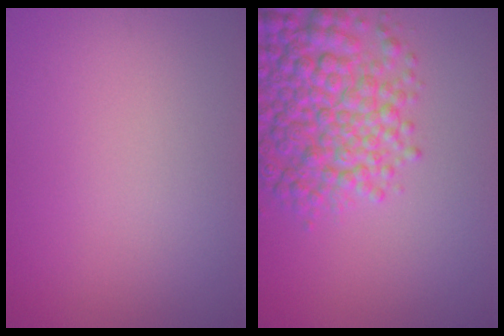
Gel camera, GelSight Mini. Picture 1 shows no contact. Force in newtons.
{"total": 7.7, "press": 7.7, "slide": 0.2}